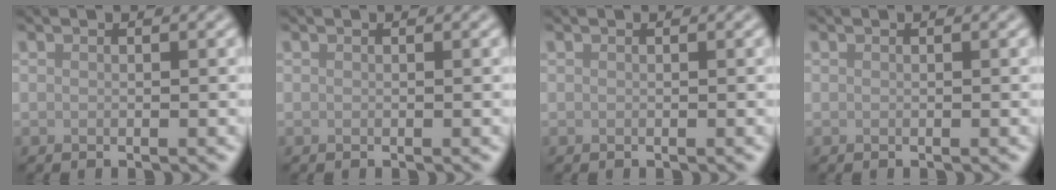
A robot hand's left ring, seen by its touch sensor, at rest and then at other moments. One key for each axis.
{"total": 0.0}
{"total": 0.0}
{"total": 0.0}